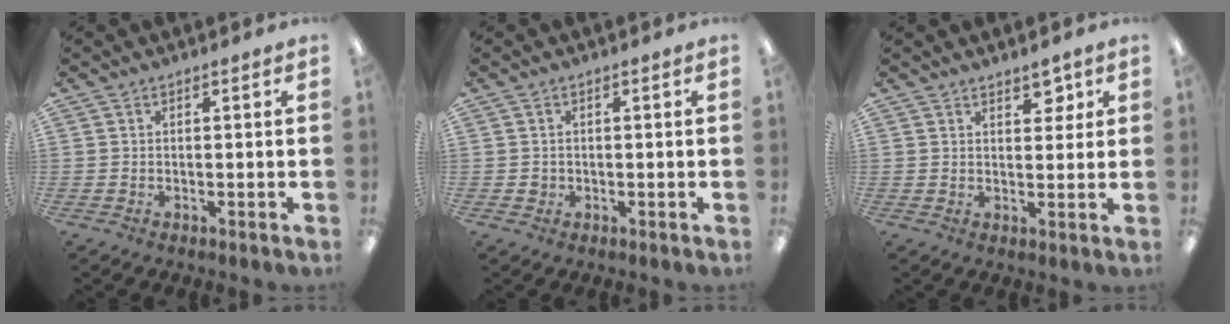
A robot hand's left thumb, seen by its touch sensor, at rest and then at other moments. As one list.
[{"total": 1.3, "force": [-0.2, 1.2, 0.4], "torque": [-0.009, 0.005, -0.007]}, {"total": 4.3, "force": [2.8, 2.0, 2.5], "torque": [-0.013, -0.015, 0.041]}]